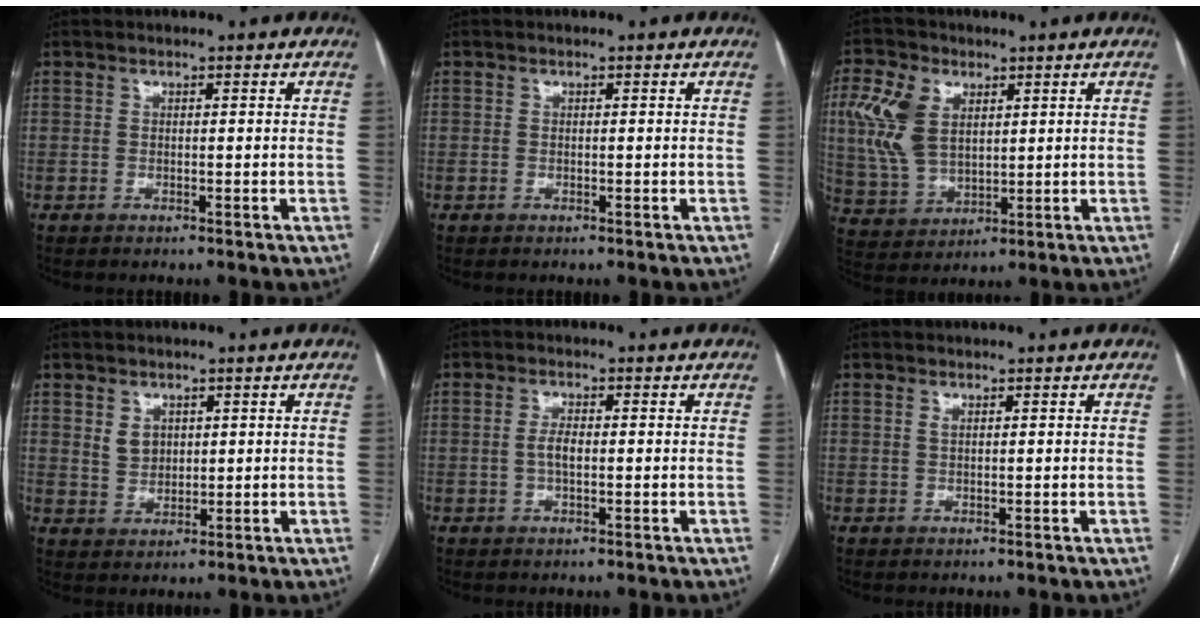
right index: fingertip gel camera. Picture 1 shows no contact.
{"total": 0.0}
{"total": 10.4, "force": [3.4, 6.6, 7.2], "torque": [-0.177, 0.017, 0.075]}
{"total": 3.5, "force": [1.3, 2.8, 1.6], "torque": [-0.032, 0.005, 0.033]}
{"total": 2.5, "force": [-0.2, 0.9, 2.3], "torque": [-0.048, 0.004, -0.002]}
{"total": 0.6, "force": [0.3, 0.2, 0.5], "torque": [-0.012, -0.001, 0.006]}